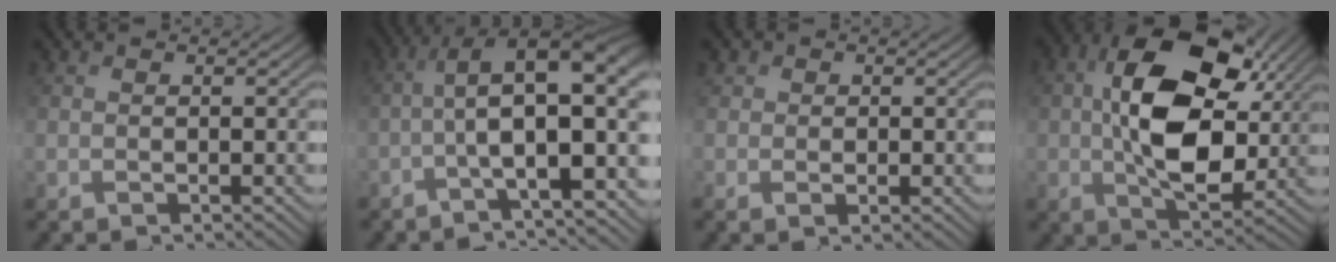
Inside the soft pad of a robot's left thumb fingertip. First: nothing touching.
{"total": 12.6, "force": [-1.8, 4.3, 11.7], "torque": [-0.180, 0.023, -0.030]}
{"total": 2.4, "force": [0.3, 2.2, 1.0], "torque": [-0.015, -0.001, 0.004]}
{"total": 15.3, "force": [2.4, 9.4, 11.8], "torque": [-0.229, -0.003, 0.052]}